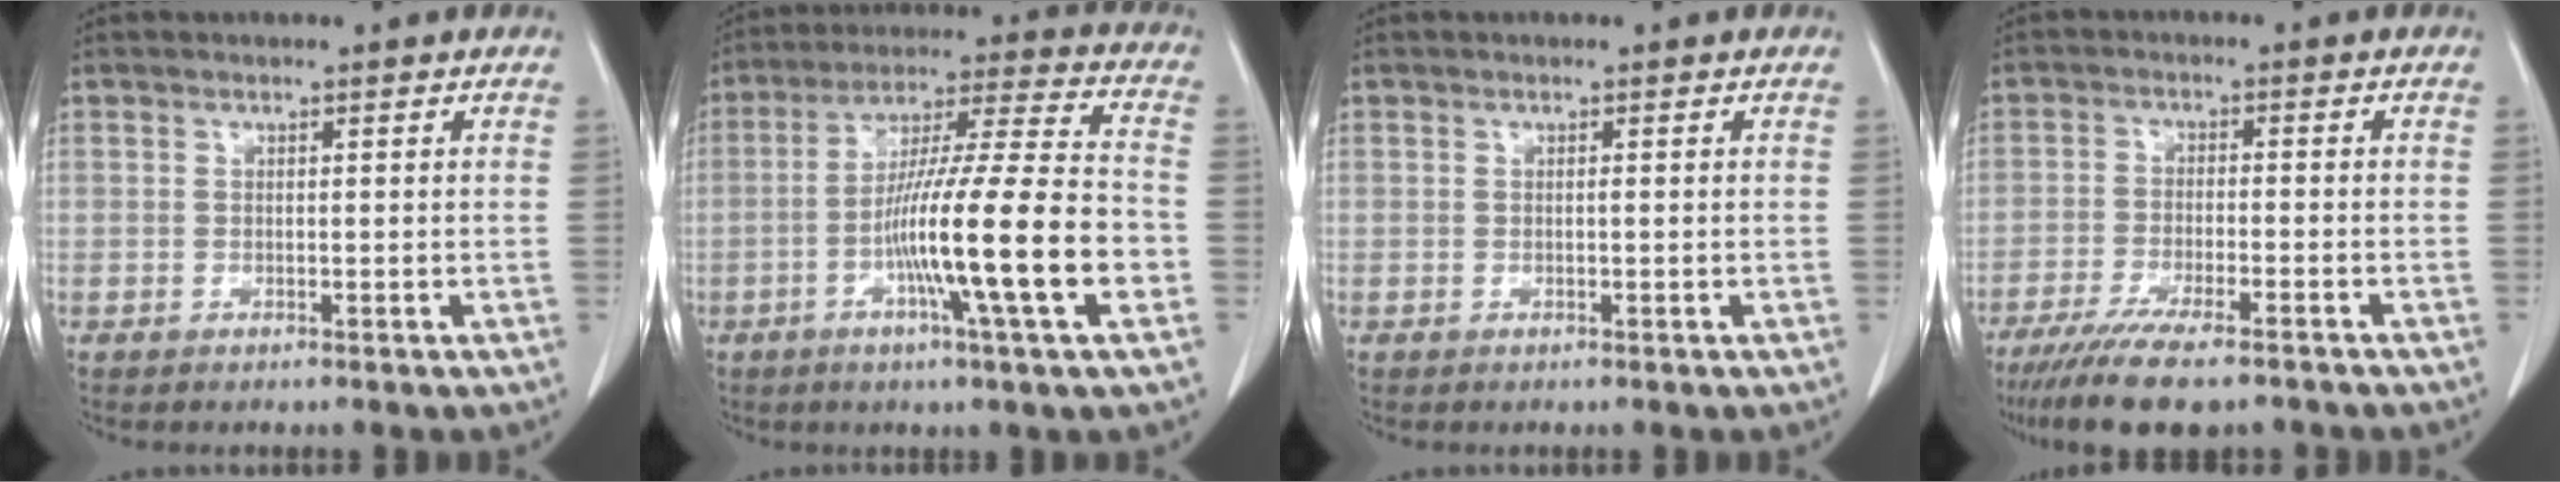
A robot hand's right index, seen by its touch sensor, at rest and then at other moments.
{"total": 19.1, "force": [-5.3, 0.0, 18.3], "torque": [-0.304, -0.005, -0.094]}
{"total": 0.6, "force": [0.0, 0.2, 0.5], "torque": [-0.016, 0.001, 0.002]}
{"total": 12.9, "force": [-9.8, 2.9, 7.8], "torque": [-0.137, -0.025, -0.159]}